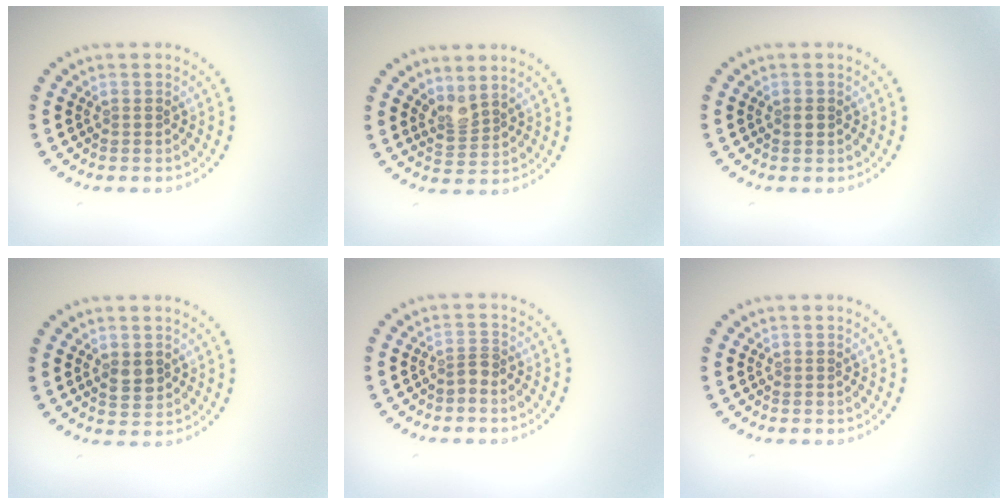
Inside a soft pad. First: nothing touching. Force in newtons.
{"total": 2.1, "press": 1.5, "slide": 1.4}
{"total": 0.8, "press": 0.8, "slide": 0.1}
{"total": 1.7, "press": 1.7, "slide": 0.1}
{"total": 1.0, "press": 0.6, "slide": 0.8}
{"total": 0.0}